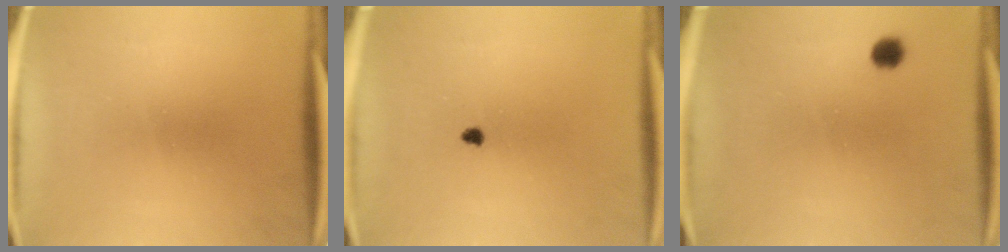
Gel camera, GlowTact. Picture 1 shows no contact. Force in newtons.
{"total": 1.0}
{"total": 1.8}